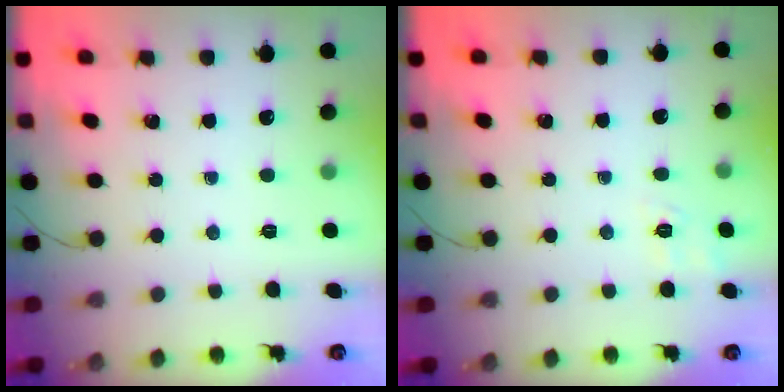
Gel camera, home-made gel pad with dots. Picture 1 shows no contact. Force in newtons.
{"total": 3.6, "press": 3.1, "slide": 1.8}